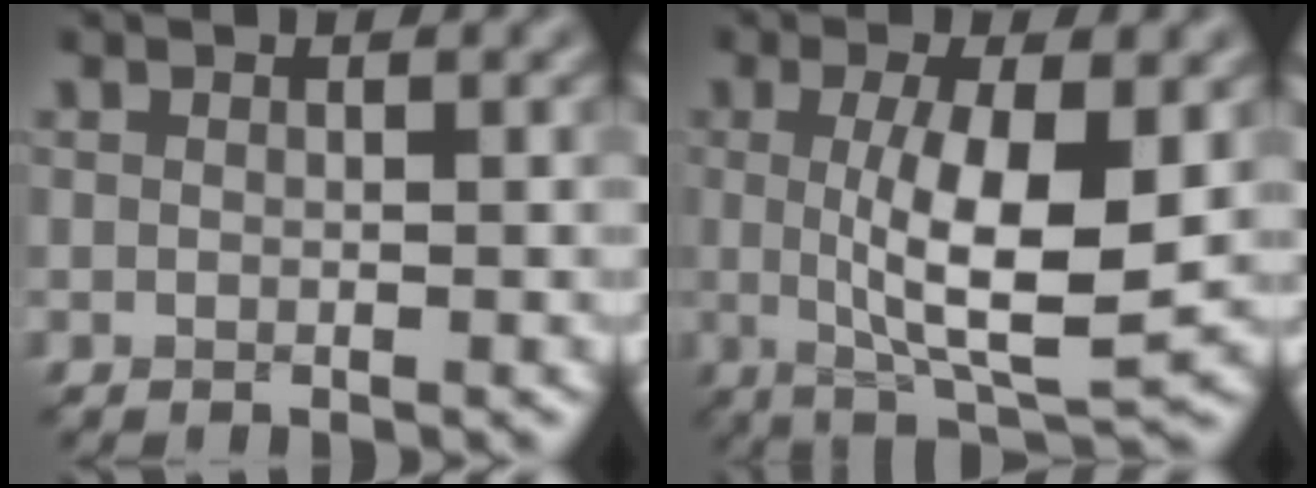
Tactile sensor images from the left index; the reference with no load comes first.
{"total": 8.0, "force": [0.2, 2.2, 7.7], "torque": [-0.126, -0.013, 0.009]}